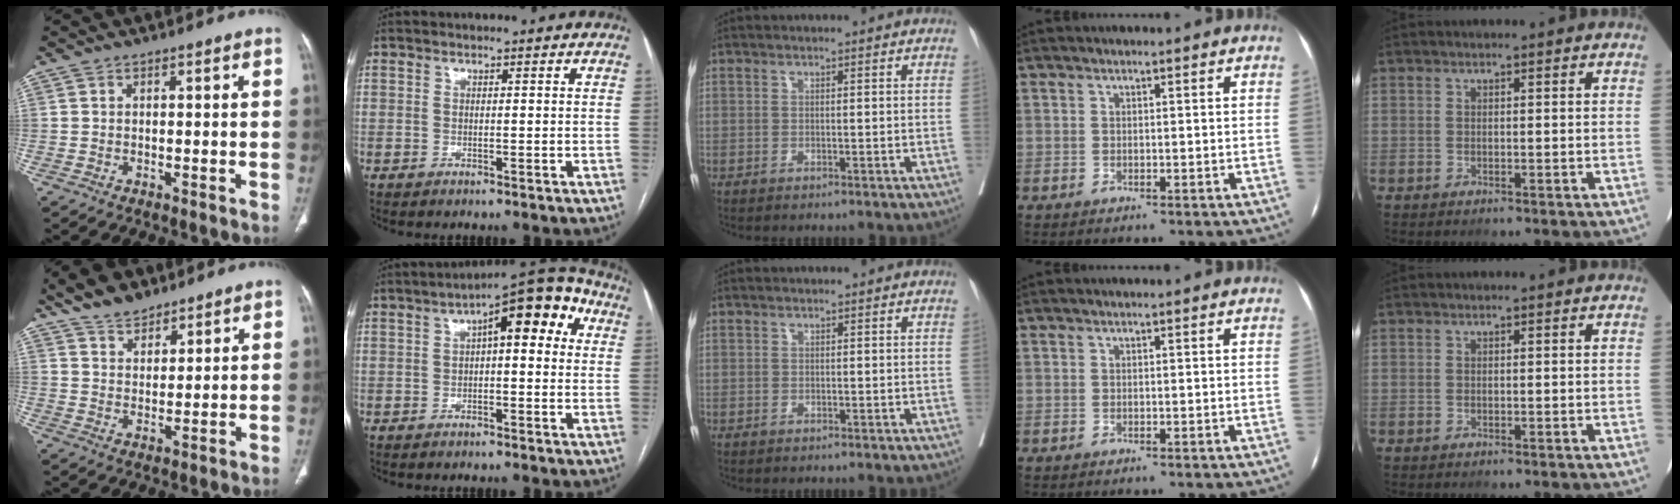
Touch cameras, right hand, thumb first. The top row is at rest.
{"thumb": {"total": 7.7, "force": [6.2, 3.7, 2.9], "torque": [-0.033, -0.027, 0.115]}, "index": {"total": 10.9, "force": [2.7, 3.5, 10.0], "torque": [-0.135, 0.050, 0.031]}}